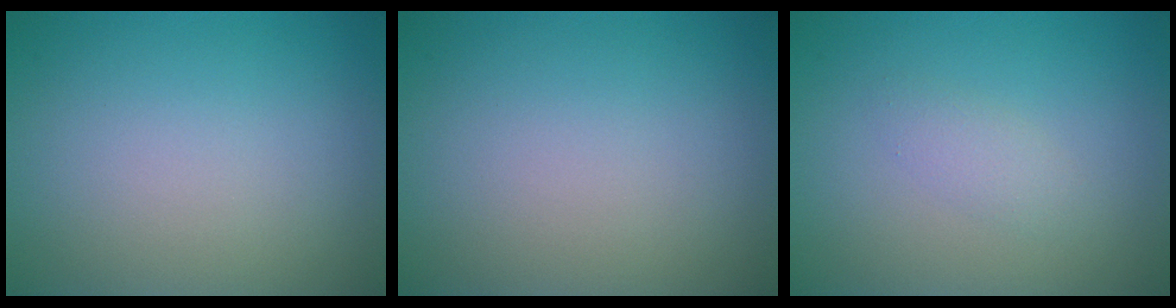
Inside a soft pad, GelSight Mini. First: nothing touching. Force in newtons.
{"total": 0.0}
{"total": 1.3, "press": 1.3, "slide": 0.1}